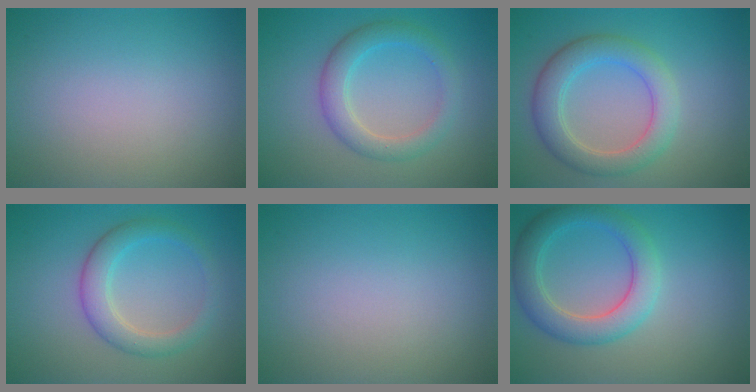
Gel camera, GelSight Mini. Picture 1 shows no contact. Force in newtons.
{"total": 3.4, "press": 3.4, "slide": 0.2}
{"total": 4.7, "press": 4.7, "slide": 0.3}
{"total": 3.5, "press": 3.5, "slide": 0.1}
{"total": 0.0}
{"total": 4.7, "press": 4.7, "slide": 0.2}